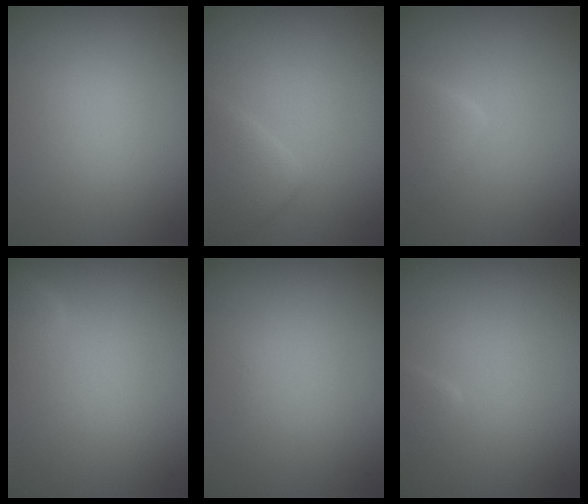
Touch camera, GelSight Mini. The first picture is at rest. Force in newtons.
{"total": 2.7, "press": 2.7, "slide": 0.1}
{"total": 2.3, "press": 2.3, "slide": 0.0}
{"total": 2.0, "press": 2.0, "slide": 0.2}
{"total": 0.0}
{"total": 1.0, "press": 1.0, "slide": 0.1}